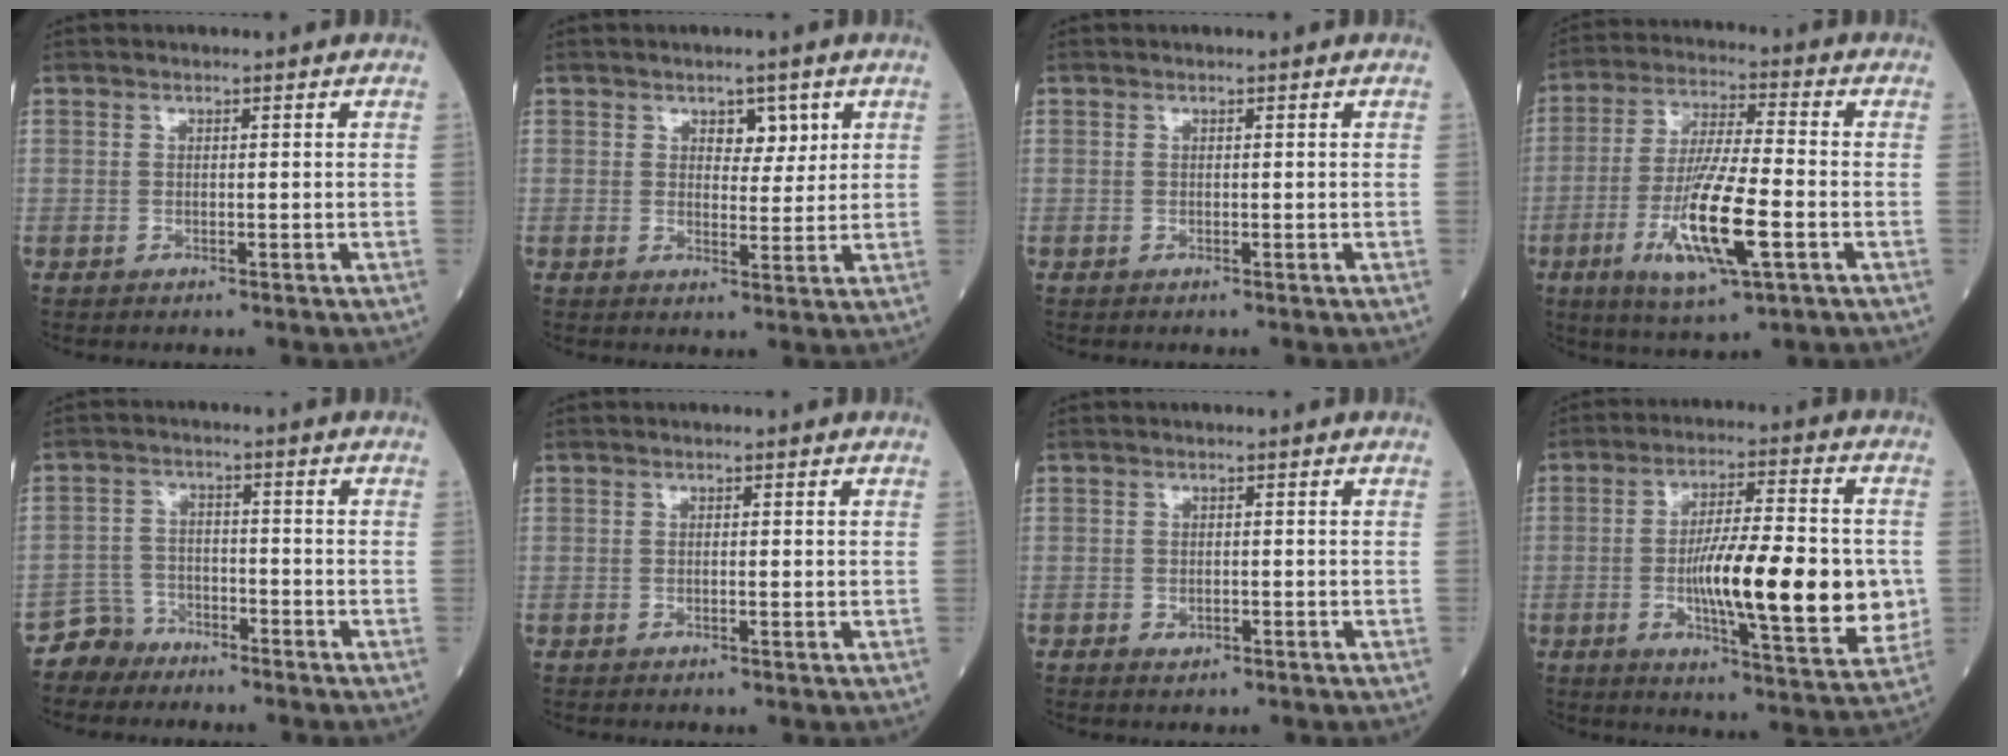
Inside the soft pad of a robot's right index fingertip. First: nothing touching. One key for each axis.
{"total": 3.5, "fx": 1.8, "fy": 2.0, "fz": 2.3, "tx": -0.022, "ty": 0.001, "tz": 0.025}
{"total": 0.0}
{"total": 13.6, "fx": -4.2, "fy": 1.8, "fz": 12.8, "tx": -0.252, "ty": -0.018, "tz": -0.071}
{"total": 4.4, "fx": -3.7, "fy": 2.3, "fz": -0.7, "tx": 0.015, "ty": 0.005, "tz": -0.073}
{"total": 0.7, "fx": 0.0, "fy": 0.2, "fz": 0.7, "tx": -0.013, "ty": -0.001, "tz": 0.000}
{"total": 1.3, "fx": -0.7, "fy": 0.8, "fz": 0.7, "tx": -0.011, "ty": 0.001, "tz": -0.006}
{"total": 17.7, "fx": -1.9, "fy": 3.4, "fz": 17.2, "tx": -0.271, "ty": -0.006, "tz": -0.027}